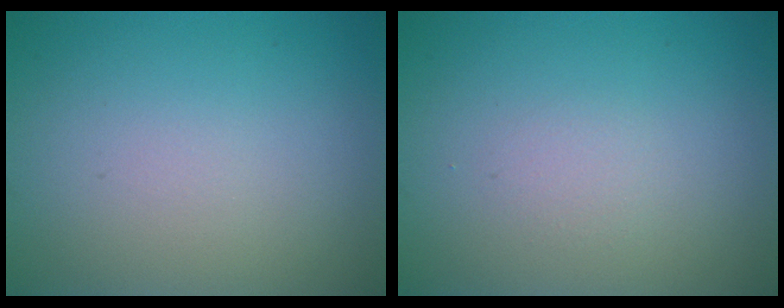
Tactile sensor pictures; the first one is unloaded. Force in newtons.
{"total": 0.8, "press": 0.8, "slide": 0.1}